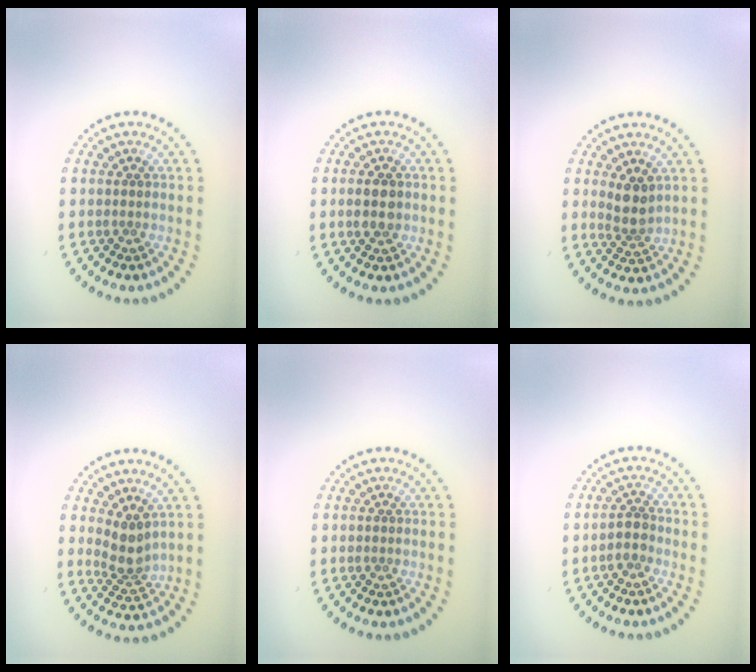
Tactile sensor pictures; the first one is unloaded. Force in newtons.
{"total": 2.6, "press": 2.6, "slide": 0.2}
{"total": 2.4, "press": 2.0, "slide": 1.3}
{"total": 2.8, "press": 2.1, "slide": 1.9}
{"total": 0.0}
{"total": 1.7, "press": 1.4, "slide": 1.0}